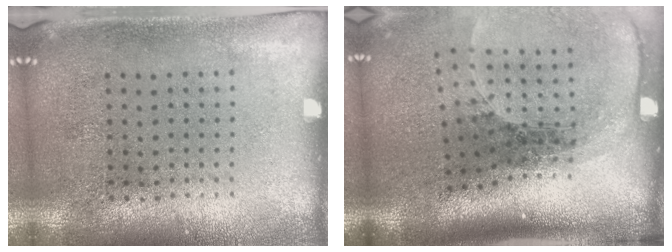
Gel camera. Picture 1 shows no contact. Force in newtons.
{"total": 2.4, "press": 1.7, "slide": 1.7}